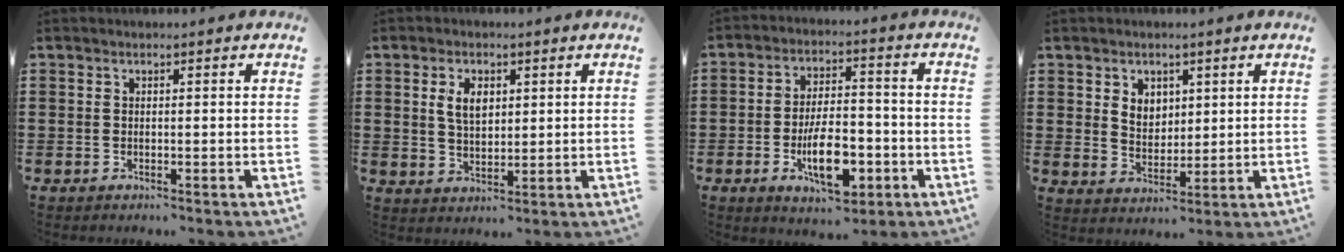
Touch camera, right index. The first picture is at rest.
{"total": 4.5, "force": [1.4, 2.6, 3.4], "torque": [-0.066, 0.008, 0.021]}
{"total": 10.1, "force": [-3.7, 4.5, 8.2], "torque": [-0.135, -0.002, -0.065]}
{"total": 3.9, "force": [2.0, 3.1, 1.3], "torque": [-0.029, 0.008, 0.035]}